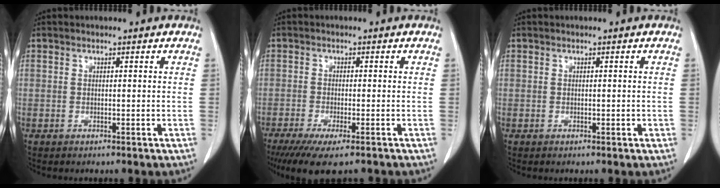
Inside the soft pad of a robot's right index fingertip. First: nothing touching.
{"total": 8.6, "force": [-6.4, 1.2, 5.6], "torque": [-0.082, -0.019, -0.101]}
{"total": 0.6, "force": [-0.1, 0.3, 0.6], "torque": [-0.011, 0.002, 0.001]}